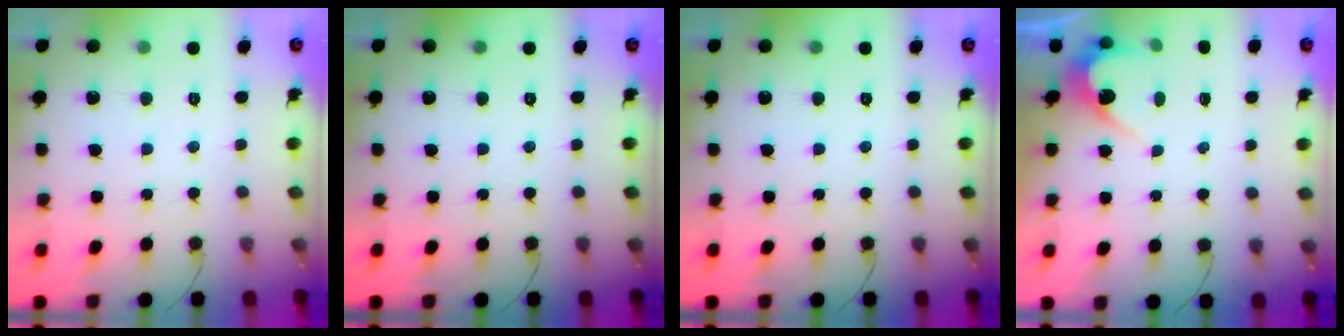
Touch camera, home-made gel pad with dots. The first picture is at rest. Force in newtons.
{"total": 0.0}
{"total": 0.0}
{"total": 2.9, "press": 2.9, "slide": 0.1}